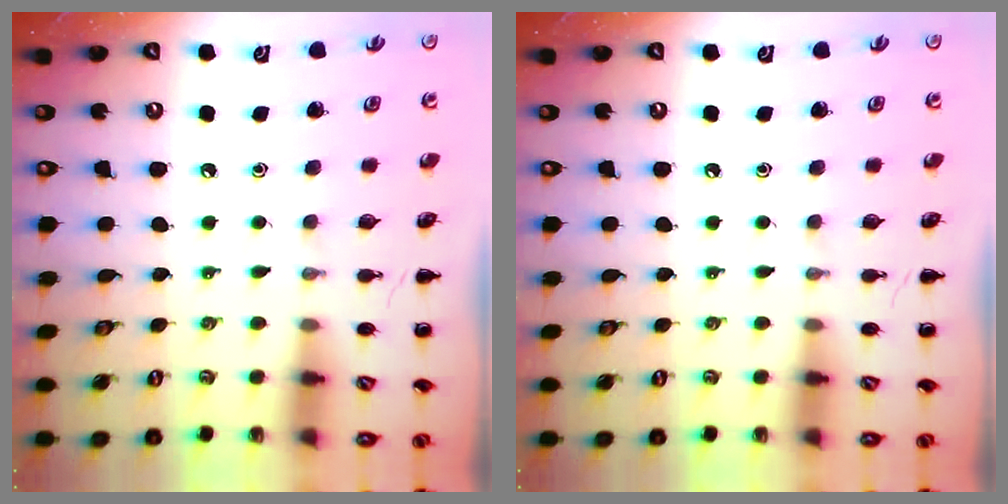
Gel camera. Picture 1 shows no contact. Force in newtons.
{"total": 0.0}